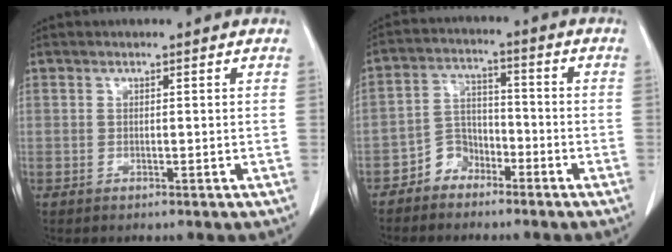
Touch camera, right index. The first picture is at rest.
{"total": 4.8, "force": [-3.4, 3.3, 0.9], "torque": [-0.010, 0.014, -0.064]}